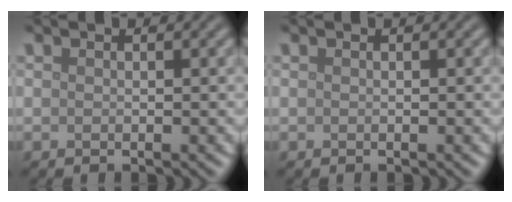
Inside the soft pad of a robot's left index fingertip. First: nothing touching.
{"total": 0.0}